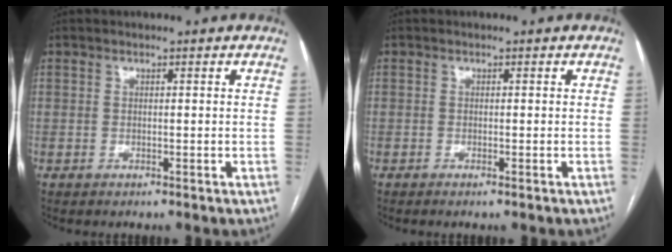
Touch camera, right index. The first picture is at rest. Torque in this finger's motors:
{"motor_torque": [-0.01, 0.01, 0.00, 0.01]}